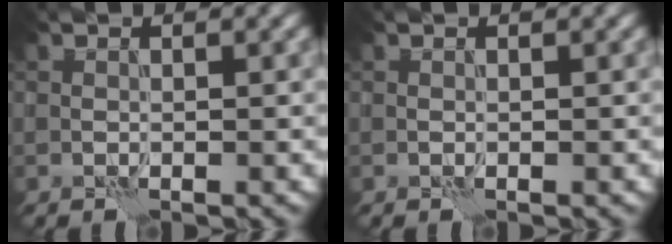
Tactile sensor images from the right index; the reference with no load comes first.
{"total": 0.0}